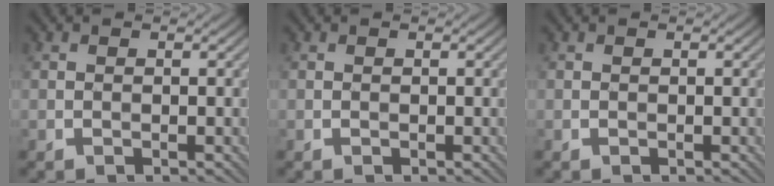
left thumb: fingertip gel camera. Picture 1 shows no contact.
{"total": 0.0}
{"total": 0.0}